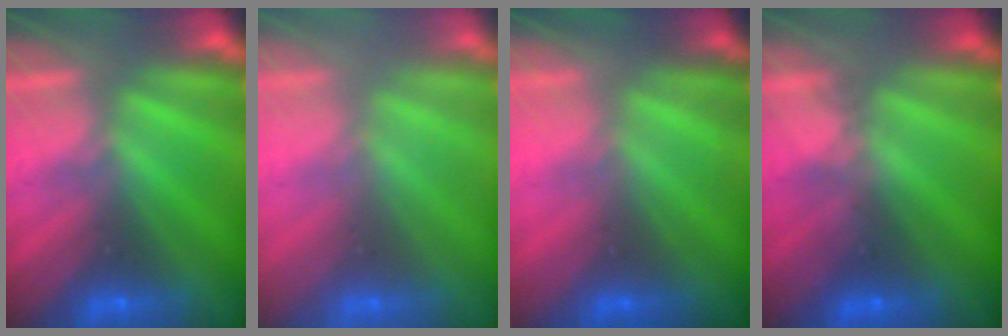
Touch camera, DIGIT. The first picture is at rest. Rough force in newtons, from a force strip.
{"total": 2.7}
{"total": 2.2}
{"total": 1.8}